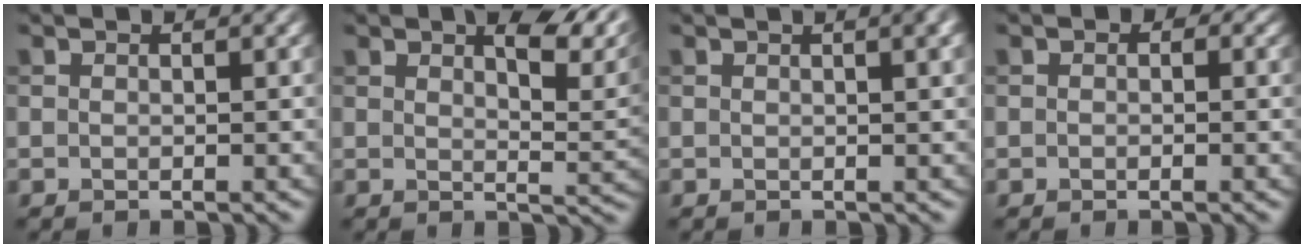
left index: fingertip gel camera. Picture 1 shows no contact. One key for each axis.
{"total": 8.0, "fx": 4.5, "fy": 3.1, "fz": 5.9, "tx": -0.062, "ty": 0.006, "tz": 0.065}
{"total": 3.4, "fx": 1.4, "fy": 1.2, "fz": 2.8, "tx": -0.019, "ty": 0.008, "tz": 0.012}
{"total": 1.1, "fx": 0.1, "fy": 0.9, "fz": 0.6, "tx": -0.003, "ty": -0.003, "tz": -0.001}